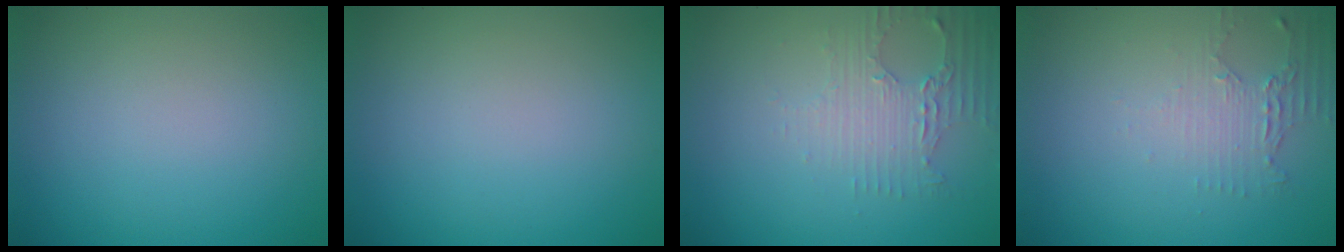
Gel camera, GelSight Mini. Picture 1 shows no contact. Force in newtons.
{"total": 0.0}
{"total": 2.9, "press": 2.5, "slide": 1.5}
{"total": 2.3, "press": 1.6, "slide": 1.6}